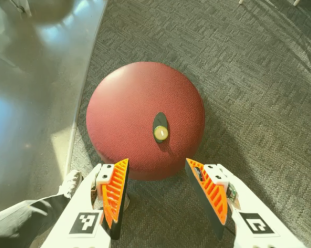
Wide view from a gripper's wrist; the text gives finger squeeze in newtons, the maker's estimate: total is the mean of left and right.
{"total": 0.0}